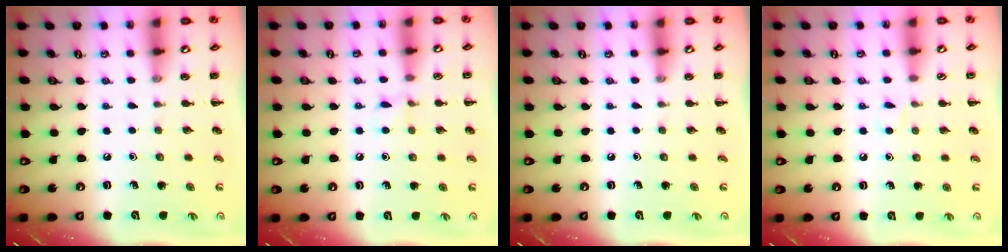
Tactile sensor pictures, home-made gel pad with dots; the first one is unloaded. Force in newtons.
{"total": 5.0, "press": 4.7, "slide": 1.8}
{"total": 0.0}
{"total": 2.8, "press": 2.7, "slide": 1.0}